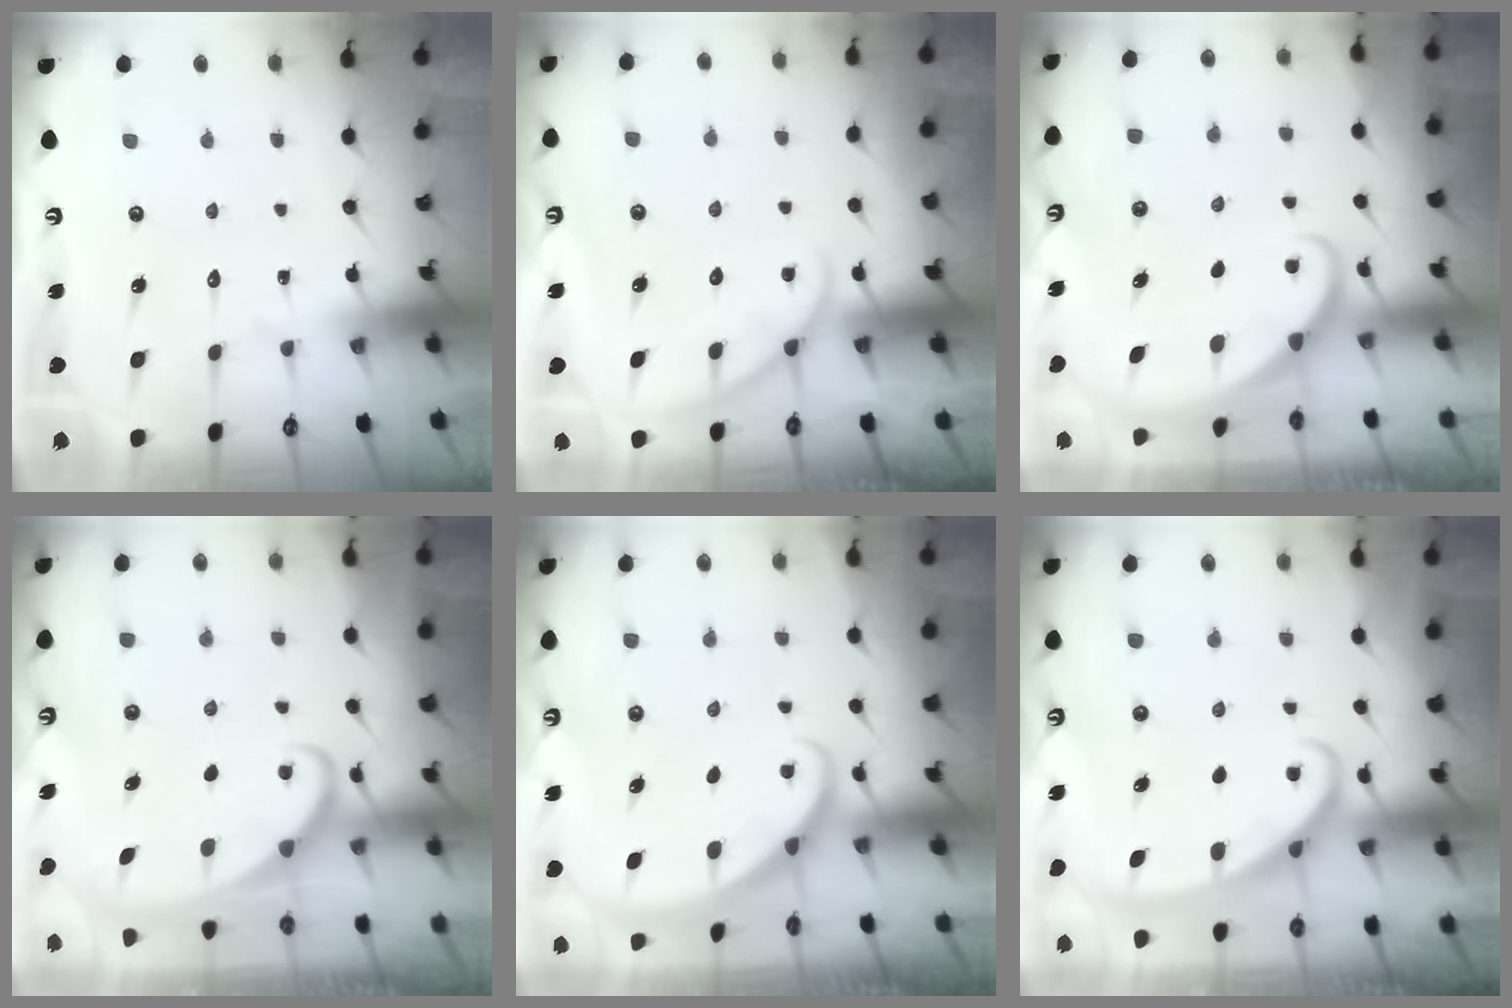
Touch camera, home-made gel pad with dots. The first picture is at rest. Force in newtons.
{"total": 4.1, "press": 4.1, "slide": 0.5}
{"total": 1.8, "press": 1.7, "slide": 0.1}
{"total": 2.4, "press": 2.4, "slide": 0.3}
{"total": 2.1, "press": 2.1, "slide": 0.1}
{"total": 2.7, "press": 2.7, "slide": 0.4}